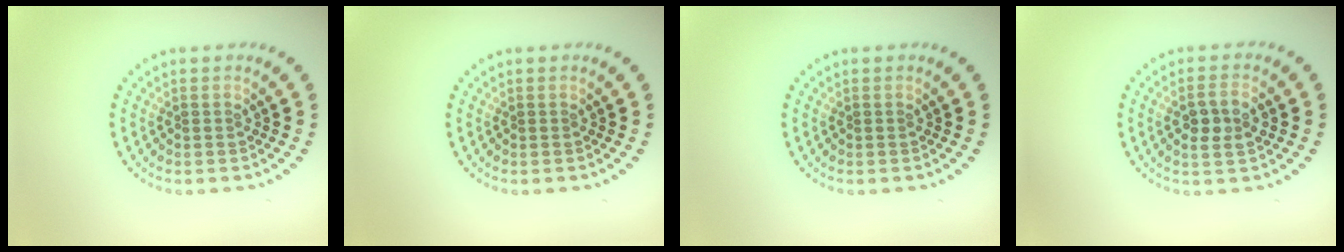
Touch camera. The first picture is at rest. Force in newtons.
{"total": 0.0}
{"total": 0.0}
{"total": 2.8, "press": 2.7, "slide": 0.5}